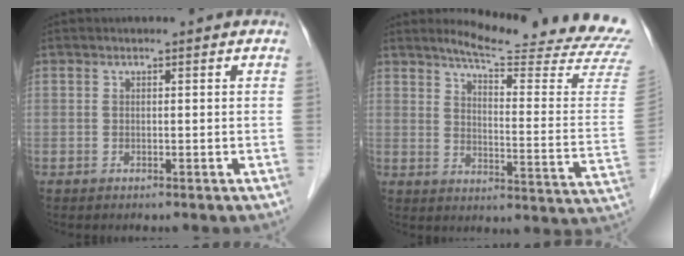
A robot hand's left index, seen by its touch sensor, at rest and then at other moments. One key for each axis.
{"total": 20.5, "fx": 19.1, "fy": -0.8, "fz": 7.4, "tx": -0.109, "ty": -0.124, "tz": 0.225}